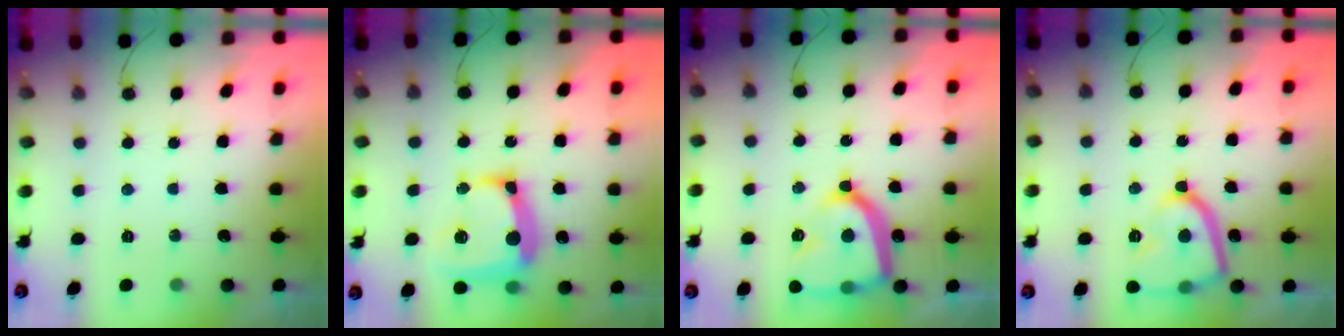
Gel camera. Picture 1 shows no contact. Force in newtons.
{"total": 14.7, "press": 14.5, "slide": 2.8}
{"total": 19.7, "press": 19.6, "slide": 1.6}
{"total": 15.5, "press": 15.4, "slide": 1.5}